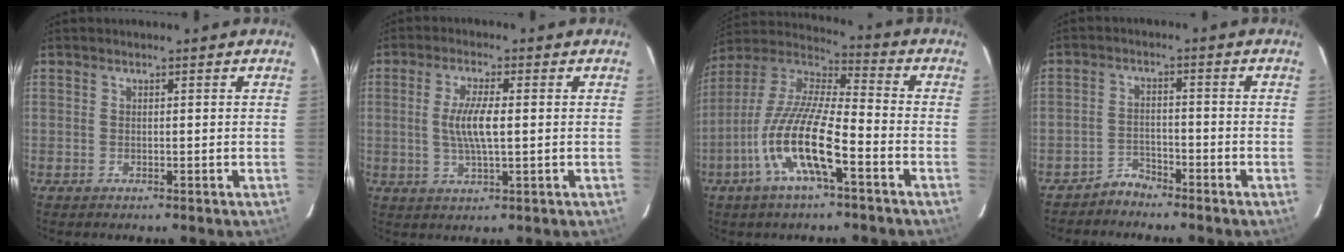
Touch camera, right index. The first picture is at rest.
{"total": 6.3, "force": [0.2, 1.3, 6.1], "torque": [-0.117, -0.001, 0.005]}
{"total": 15.6, "force": [-6.6, 3.2, 13.8], "torque": [-0.278, -0.010, -0.135]}
{"total": 3.2, "force": [-3.0, 1.0, -0.1], "torque": [0.001, 0.008, -0.056]}